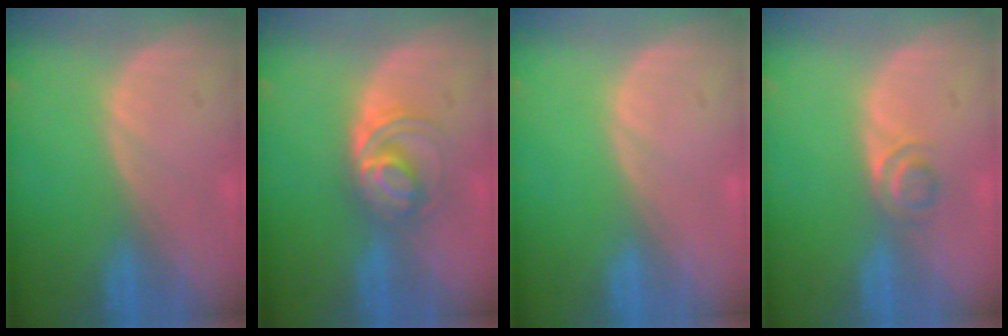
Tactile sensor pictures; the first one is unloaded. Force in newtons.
{"total": 5.5, "press": 5.4, "slide": 1.3}
{"total": 0.0}
{"total": 2.5, "press": 2.4, "slide": 0.8}